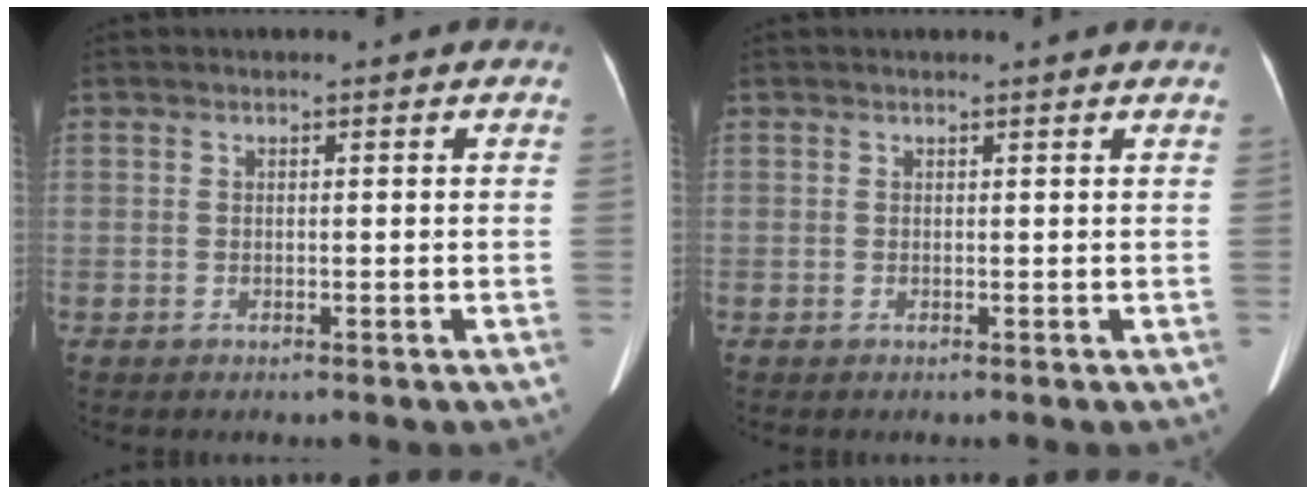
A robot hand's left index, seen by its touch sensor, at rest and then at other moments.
{"total": 1.1, "force": [1.0, -0.1, 0.3], "torque": [-0.014, -0.004, 0.011]}